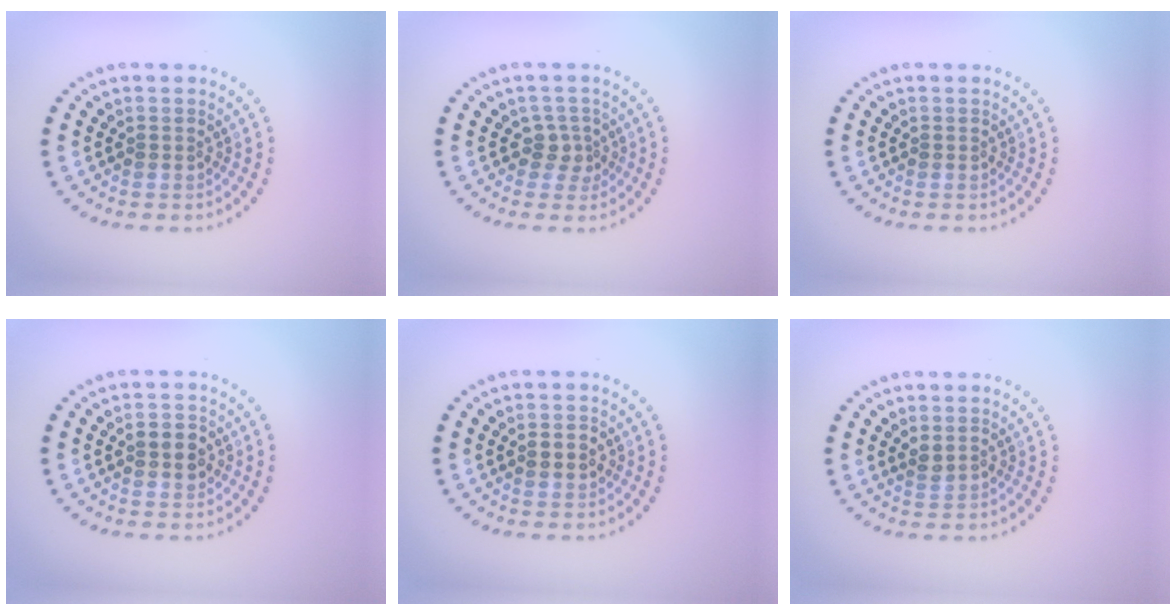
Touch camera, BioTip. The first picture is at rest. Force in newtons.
{"total": 1.8, "press": 1.3, "slide": 1.2}
{"total": 0.0}
{"total": 2.1, "press": 2.1, "slide": 0.2}
{"total": 2.2, "press": 2.2, "slide": 0.1}
{"total": 1.0, "press": 0.8, "slide": 0.6}